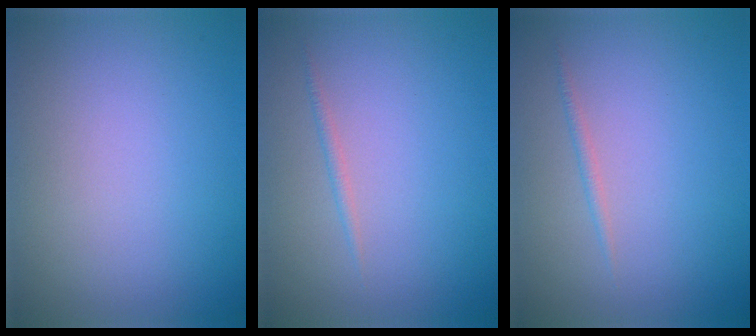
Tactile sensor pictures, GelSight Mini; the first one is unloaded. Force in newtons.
{"total": 0.6, "press": 0.6, "slide": 0.0}
{"total": 0.6, "press": 0.6, "slide": 0.0}